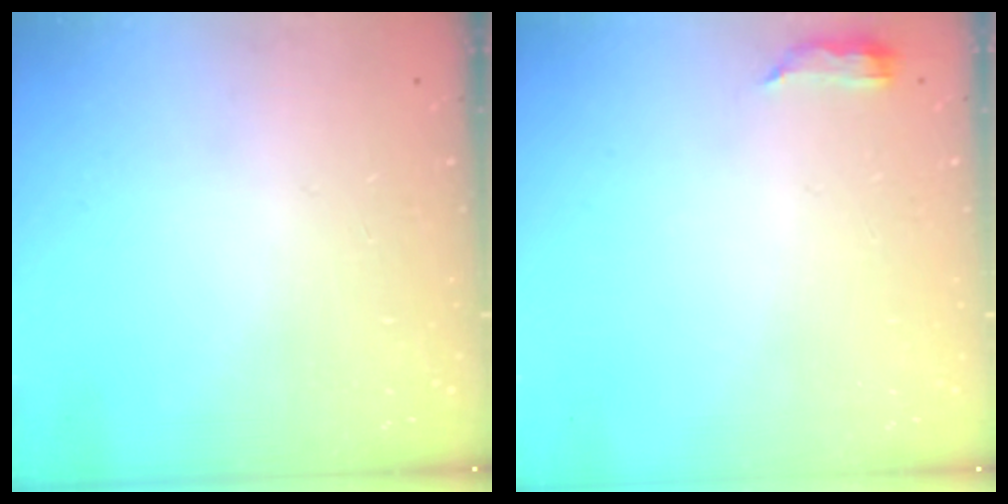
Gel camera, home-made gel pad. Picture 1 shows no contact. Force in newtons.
{"total": 5.1, "press": 4.8, "slide": 1.7}